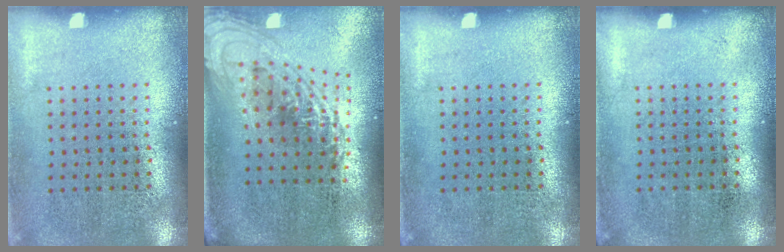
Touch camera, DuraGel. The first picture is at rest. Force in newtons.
{"total": 2.1, "press": 1.7, "slide": 1.3}
{"total": 0.0}
{"total": 0.0}